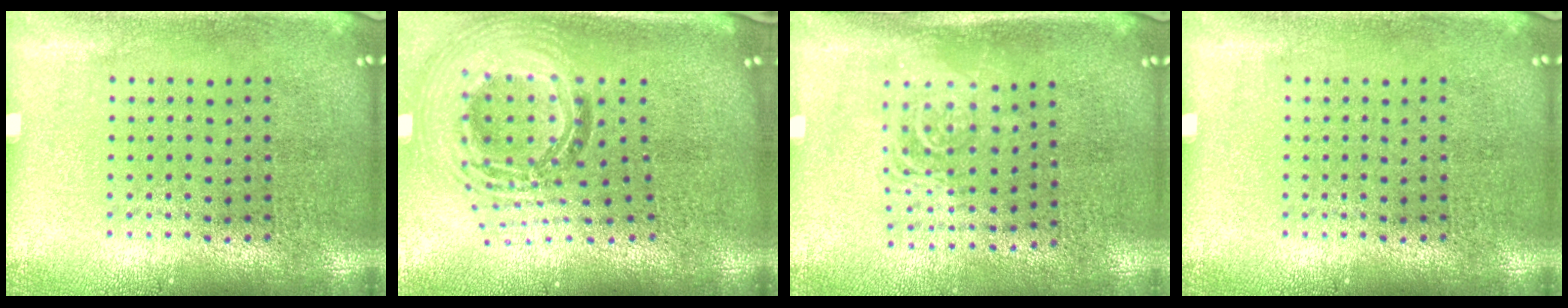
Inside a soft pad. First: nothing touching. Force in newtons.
{"total": 2.0, "press": 1.6, "slide": 1.2}
{"total": 1.6, "press": 1.3, "slide": 0.9}
{"total": 0.0}